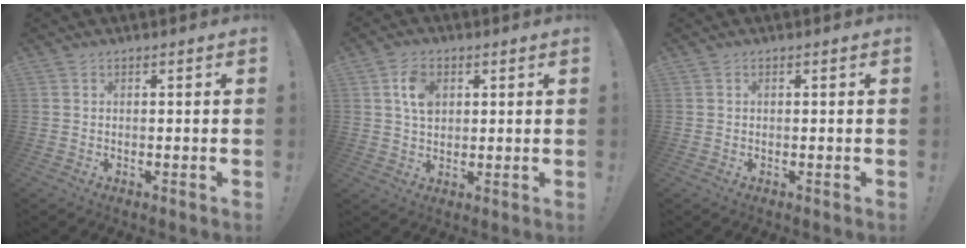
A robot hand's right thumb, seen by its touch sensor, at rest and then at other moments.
{"total": 7.4, "force": [2.3, 5.4, 4.5], "torque": [-0.068, 0.005, 0.044]}
{"total": 0.0}